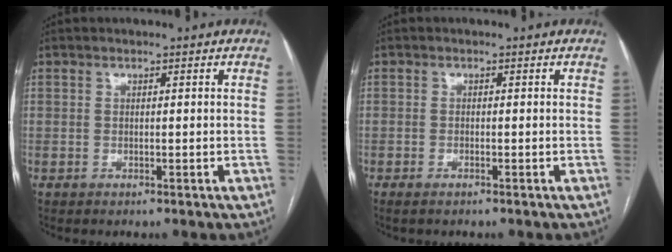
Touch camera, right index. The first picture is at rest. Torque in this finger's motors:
{"motor_torque": [0.11, -0.01, 0.06, -0.01]}